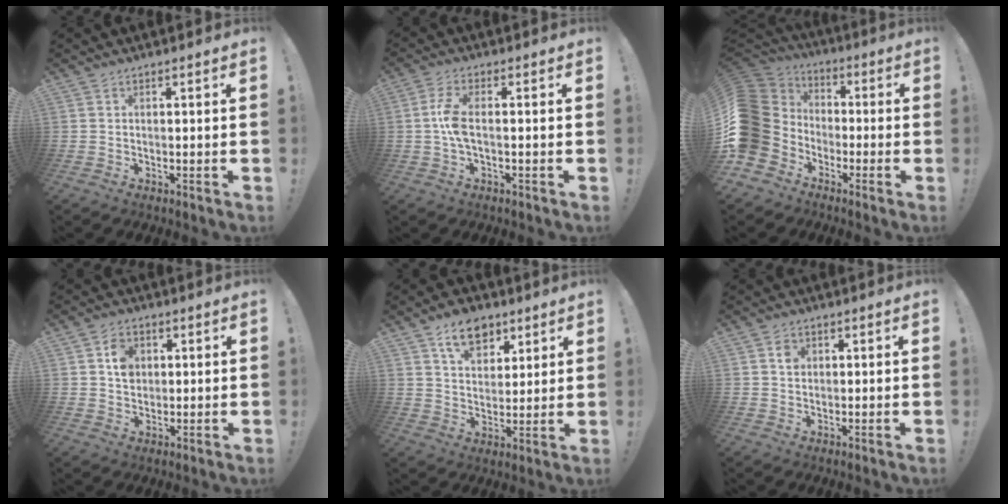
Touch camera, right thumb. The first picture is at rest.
{"total": 6.9, "force": [-0.5, 2.2, 6.5], "torque": [-0.136, 0.000, -0.011]}
{"total": 18.5, "force": [-3.0, 15.5, 9.6], "torque": [-0.189, 0.026, -0.026]}
{"total": 5.4, "force": [1.3, 4.4, 2.9], "torque": [-0.038, 0.001, 0.021]}
{"total": 11.3, "force": [6.5, 7.4, 5.4], "torque": [-0.076, -0.026, 0.122]}
{"total": 2.2, "force": [0.6, 1.8, 1.0], "torque": [0.003, -0.006, 0.005]}